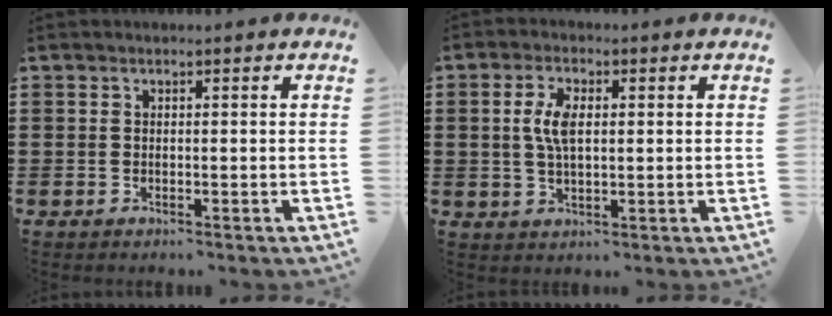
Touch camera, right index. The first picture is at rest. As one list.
[{"total": 5.3, "force": [0.7, 2.4, 4.7], "torque": [-0.103, 0.009, 0.008]}]